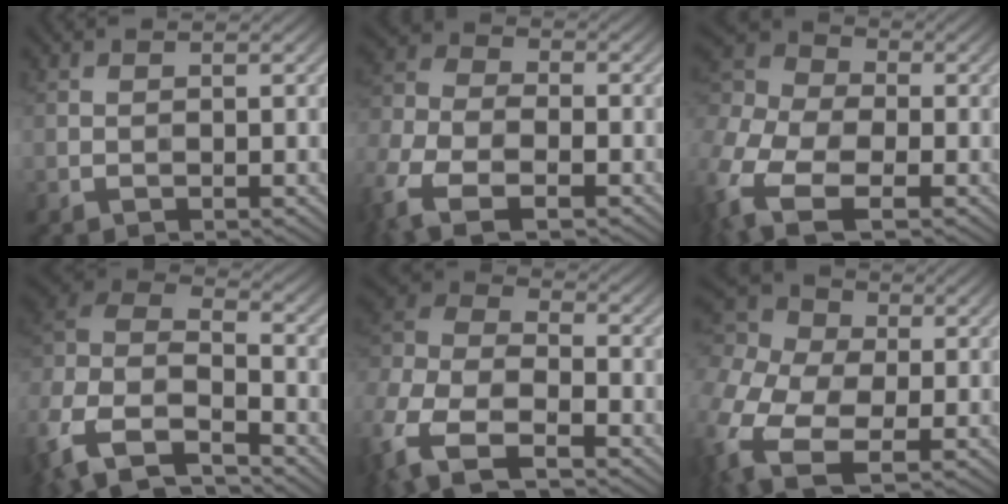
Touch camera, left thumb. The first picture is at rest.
{"total": 10.3, "force": [-5.6, 5.8, 6.4], "torque": [-0.163, -0.020, -0.123]}
{"total": 12.2, "force": [-3.7, 8.0, 8.3], "torque": [-0.232, -0.016, -0.071]}
{"total": 15.1, "force": [-7.9, 8.6, 9.6], "torque": [-0.262, -0.026, -0.116]}
{"total": 12.4, "force": [-6.1, 6.9, 8.4], "torque": [-0.215, -0.010, -0.133]}
{"total": 14.6, "force": [-2.2, 10.4, 10.1], "torque": [-0.274, -0.009, -0.038]}